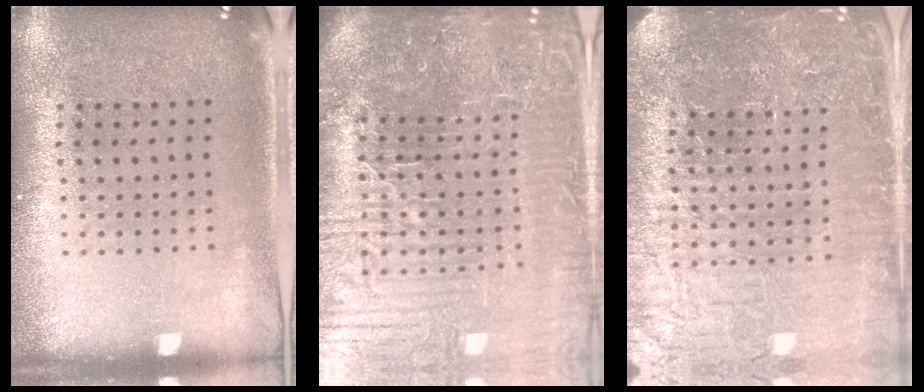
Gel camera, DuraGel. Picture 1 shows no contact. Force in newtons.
{"total": 6.8, "press": 6.1, "slide": 3.0}
{"total": 5.1, "press": 4.6, "slide": 2.0}